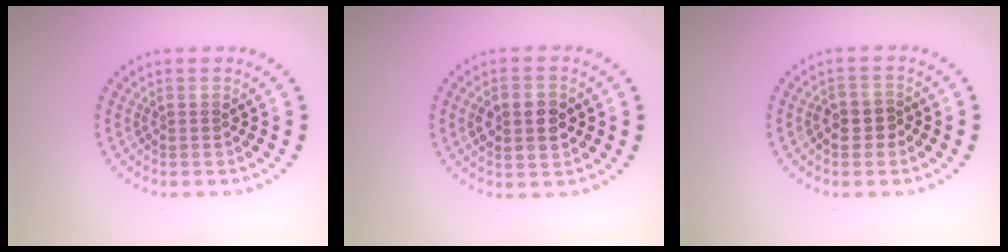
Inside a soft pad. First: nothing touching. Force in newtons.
{"total": 3.8, "press": 3.8, "slide": 0.1}
{"total": 2.3, "press": 2.2, "slide": 0.7}